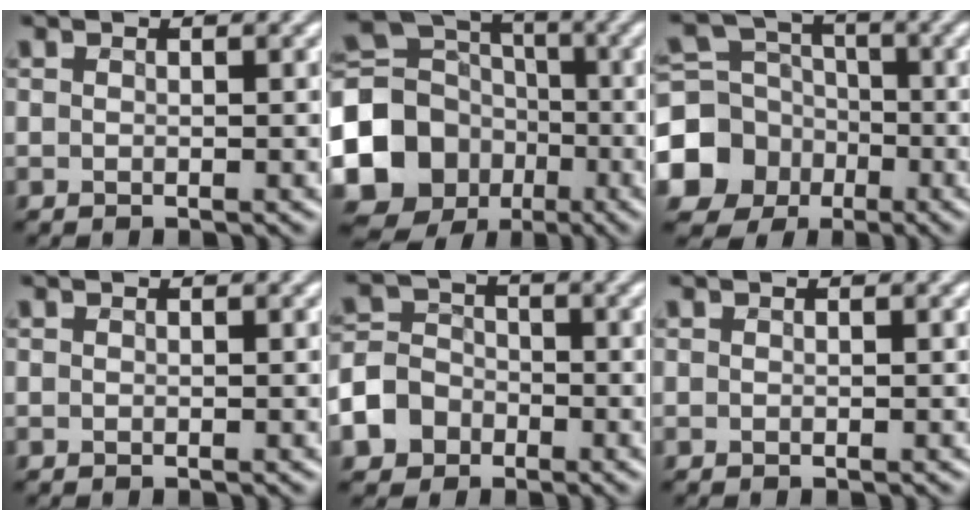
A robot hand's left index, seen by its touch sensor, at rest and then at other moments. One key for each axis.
{"total": 15.6, "fx": -4.7, "fy": 13.7, "fz": 5.7, "tx": -0.126, "ty": -0.029, "tz": -0.109}
{"total": 8.7, "fx": -3.4, "fy": 7.7, "fz": 2.5, "tx": -0.059, "ty": -0.009, "tz": -0.094}
{"total": 0.0}
{"total": 6.1, "fx": -3.1, "fy": 4.9, "fz": 1.8, "tx": -0.026, "ty": -0.010, "tz": -0.072}
{"total": 0.0}